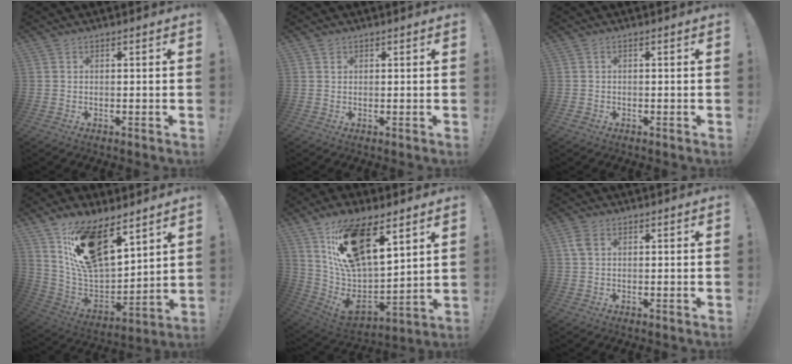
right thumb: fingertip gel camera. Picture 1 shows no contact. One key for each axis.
{"total": 0.7, "fx": 0.4, "fy": 0.6, "fz": 0.1, "tx": 0.000, "ty": 0.000, "tz": 0.006}
{"total": 1.0, "fx": -0.7, "fy": 0.8, "fz": 0.2, "tx": -0.004, "ty": 0.003, "tz": -0.012}
{"total": 19.2, "fx": 11.9, "fy": 8.9, "fz": 12.1, "tx": -0.208, "ty": -0.073, "tz": 0.222}
{"total": 20.6, "fx": 11.5, "fy": 7.6, "fz": 15.3, "tx": -0.287, "ty": -0.073, "tz": 0.209}
{"total": 2.8, "fx": 1.1, "fy": 1.5, "fz": 2.0, "tx": -0.036, "ty": 0.002, "tz": 0.020}